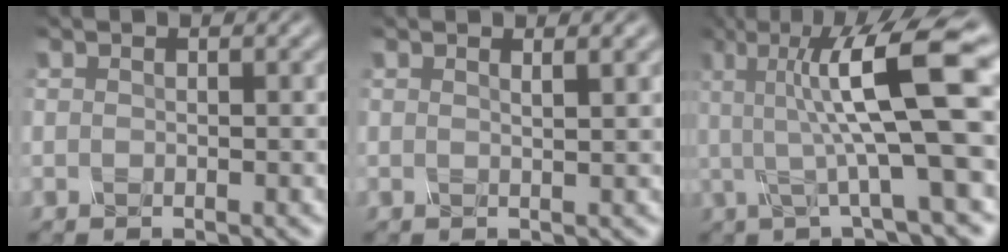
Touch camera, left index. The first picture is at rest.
{"total": 1.7, "force": [0.9, 0.6, 1.2], "torque": [-0.007, 0.002, 0.006]}
{"total": 10.3, "force": [1.9, 1.9, 10.0], "torque": [-0.148, 0.010, 0.028]}